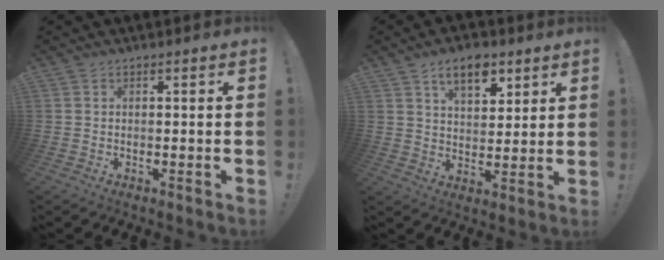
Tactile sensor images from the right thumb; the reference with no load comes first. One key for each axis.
{"total": 9.8, "fx": 5.8, "fy": 5.1, "fz": 6.0, "tx": -0.084, "ty": -0.027, "tz": 0.103}